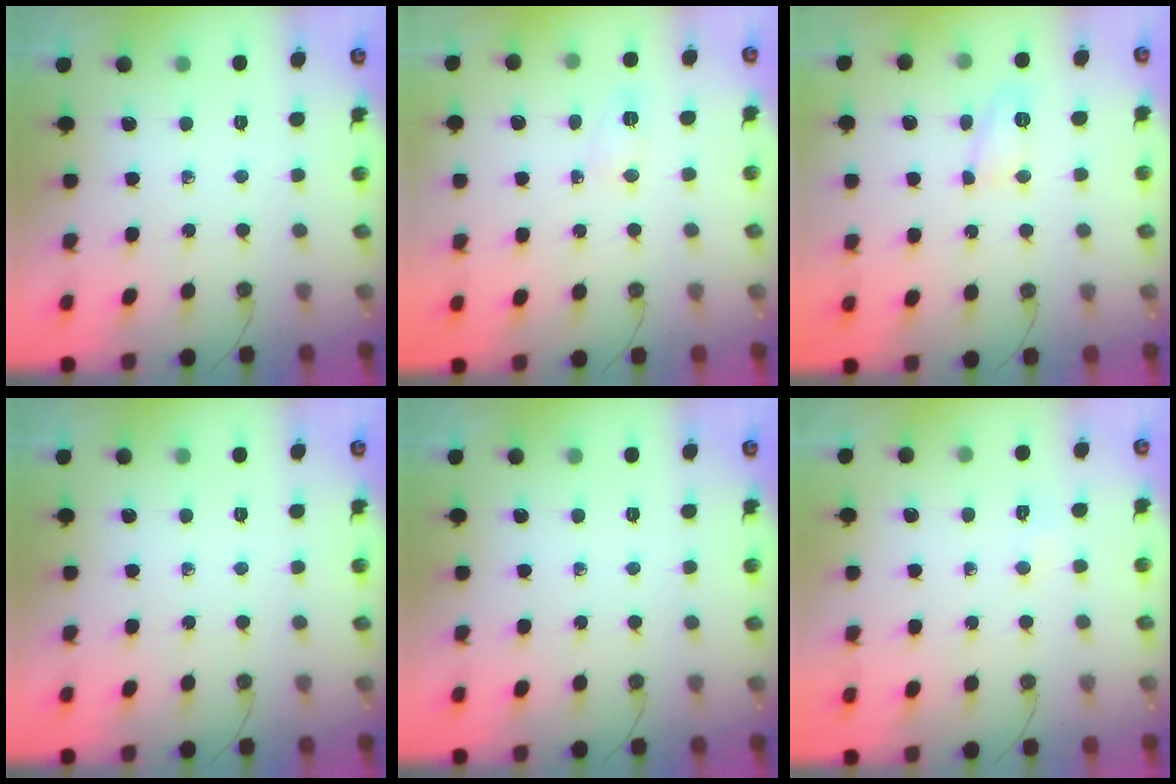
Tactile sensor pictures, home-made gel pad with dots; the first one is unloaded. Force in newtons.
{"total": 4.7, "press": 4.7, "slide": 0.7}
{"total": 7.1, "press": 7.1, "slide": 0.5}
{"total": 0.0}
{"total": 0.0}
{"total": 2.8, "press": 2.8, "slide": 0.4}